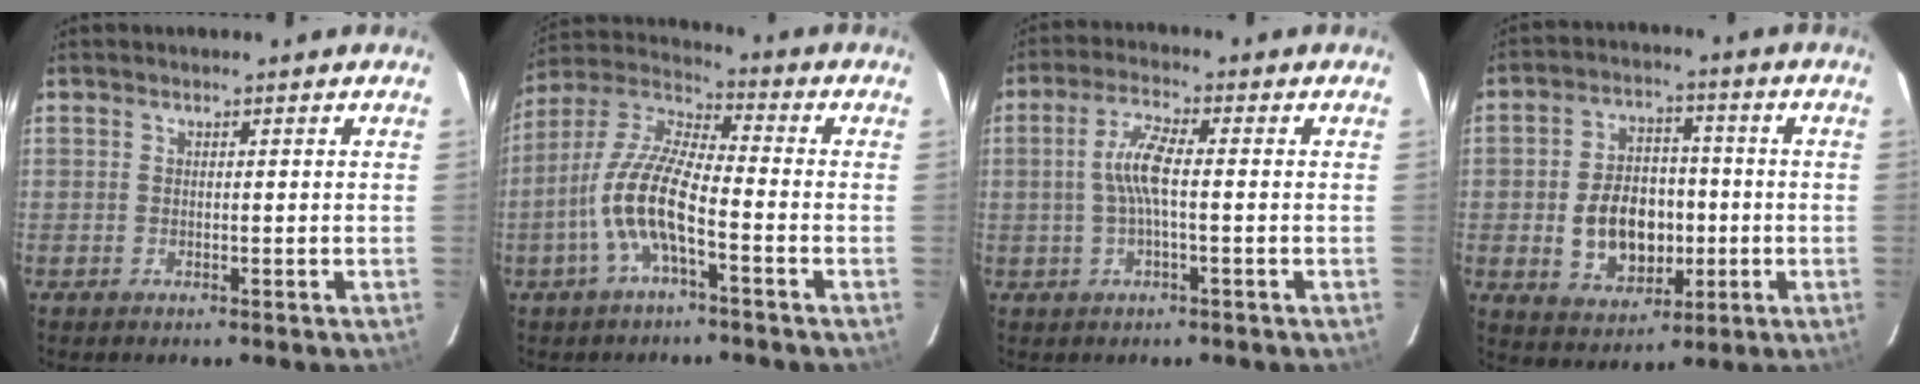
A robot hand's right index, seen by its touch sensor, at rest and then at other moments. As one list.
[{"total": 11.8, "force": [-4.4, 3.1, 10.5], "torque": [-0.226, 0.004, -0.089]}, {"total": 5.9, "force": [-0.3, 1.0, 5.8], "torque": [-0.117, 0.008, -0.005]}, {"total": 11.8, "force": [-1.9, 8.5, 8.0], "torque": [-0.162, 0.016, -0.012]}]